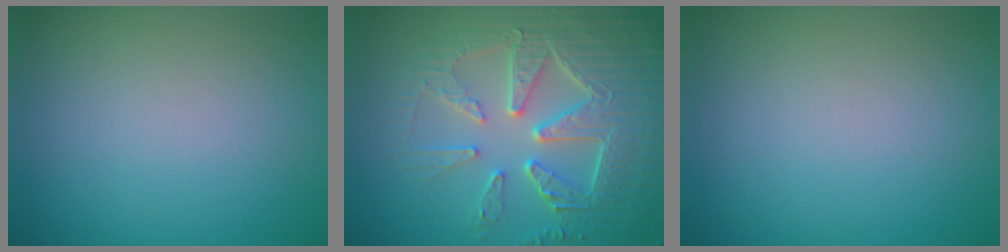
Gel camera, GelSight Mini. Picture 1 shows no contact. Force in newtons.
{"total": 7.7, "press": 6.1, "slide": 4.7}
{"total": 0.0}